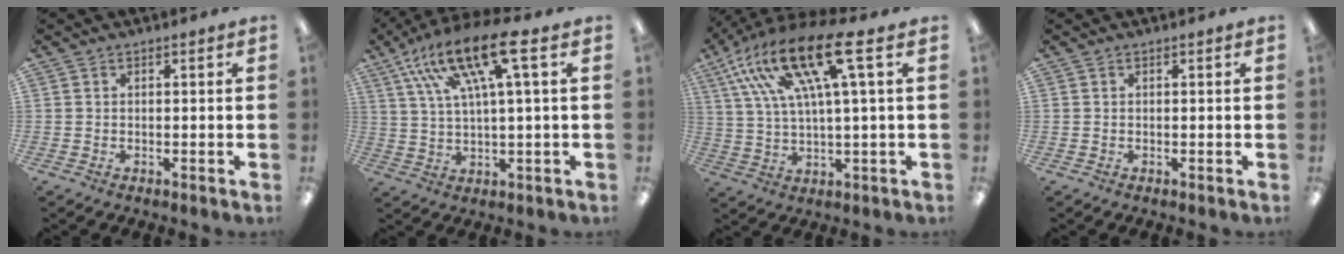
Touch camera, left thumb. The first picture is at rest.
{"total": 16.2, "force": [8.1, 4.1, 13.3], "torque": [-0.266, -0.030, 0.132]}
{"total": 19.3, "force": [9.5, 5.5, 15.8], "torque": [-0.320, -0.033, 0.151]}
{"total": 0.0}